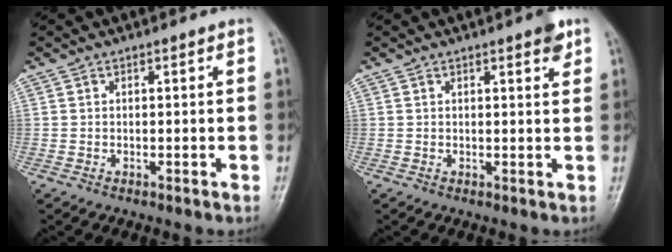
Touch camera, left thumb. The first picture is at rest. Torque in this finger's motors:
{"motor_torque": [0.73, 0.28, 0.27, -0.29, 0.00]}